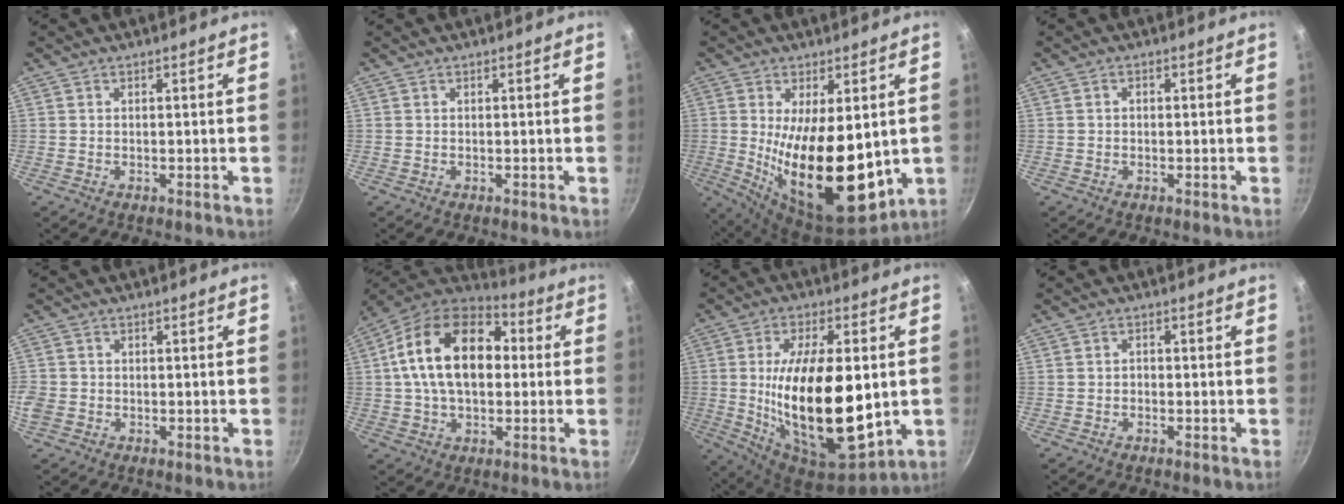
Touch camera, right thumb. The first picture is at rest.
{"total": 0.0}
{"total": 20.6, "force": [0.0, 9.5, 18.3], "torque": [-0.279, -0.041, 0.019]}
{"total": 0.8, "force": [-0.2, 0.6, 0.4], "torque": [-0.007, 0.005, -0.002]}
{"total": 4.6, "force": [-1.1, 3.9, 2.2], "torque": [-0.051, 0.003, -0.024]}
{"total": 20.2, "force": [2.4, 13.0, 15.2], "torque": [-0.235, 0.030, 0.023]}
{"total": 25.1, "force": [-0.5, 11.9, 22.1], "torque": [-0.370, -0.015, 0.004]}
{"total": 1.1, "force": [-0.5, 0.9, 0.5], "torque": [-0.006, 0.005, -0.010]}